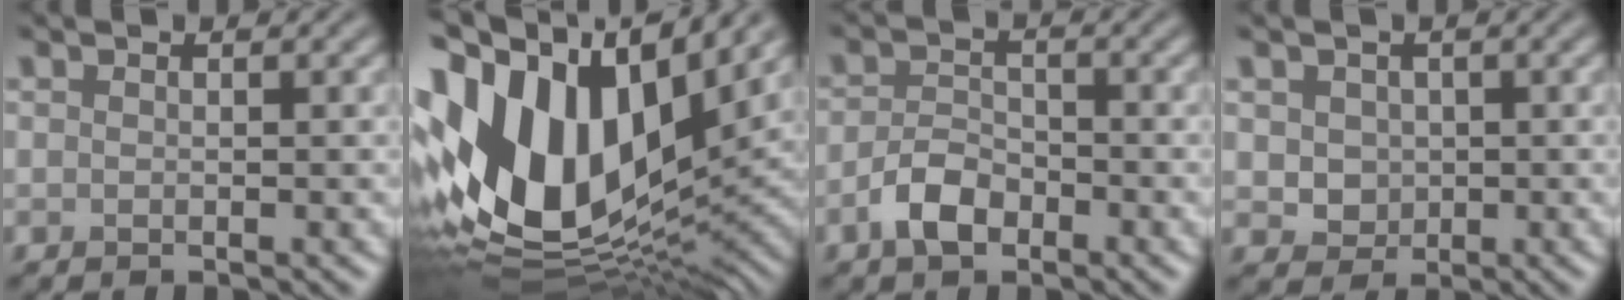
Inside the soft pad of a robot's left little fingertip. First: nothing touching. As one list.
[{"total": 17.5, "force": [3.3, 10.4, 13.6], "torque": [-0.286, 0.013, 0.053]}, {"total": 3.1, "force": [-1.8, 1.7, 1.8], "torque": [-0.036, 0.005, -0.038]}, {"total": 2.6, "force": [0.5, 2.3, 1.1], "torque": [-0.024, 0.001, 0.016]}]